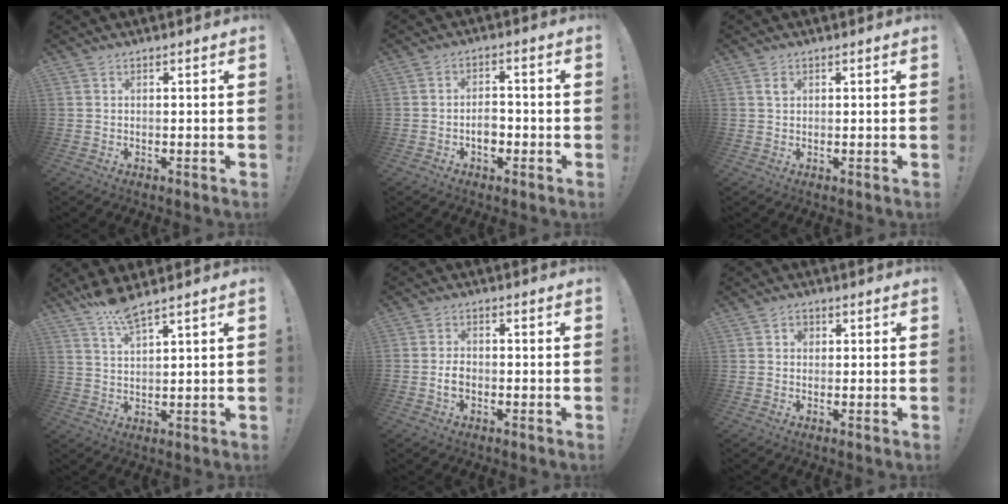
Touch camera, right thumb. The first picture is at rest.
{"total": 5.4, "force": [-2.0, 3.6, 3.5], "torque": [-0.039, 0.005, -0.036]}
{"total": 1.4, "force": [0.7, 1.1, 0.6], "torque": [-0.003, -0.002, 0.011]}
{"total": 6.8, "force": [5.6, 0.4, 3.9], "torque": [-0.085, -0.026, 0.100]}
{"total": 3.5, "force": [-1.4, 2.2, 2.4], "torque": [-0.042, 0.006, -0.025]}
{"total": 2.2, "force": [0.3, 1.9, 1.0], "torque": [-0.009, -0.001, 0.003]}